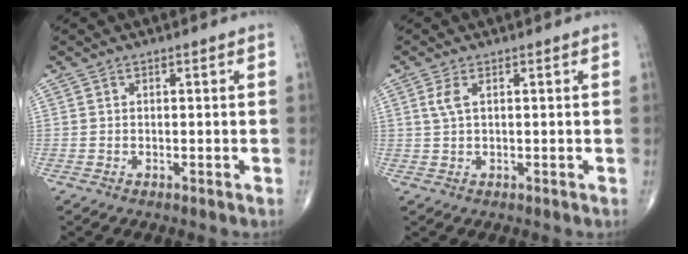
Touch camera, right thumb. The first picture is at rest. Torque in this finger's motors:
{"motor_torque": [-0.41, 0.38, 0.13, -0.03, 0.01]}